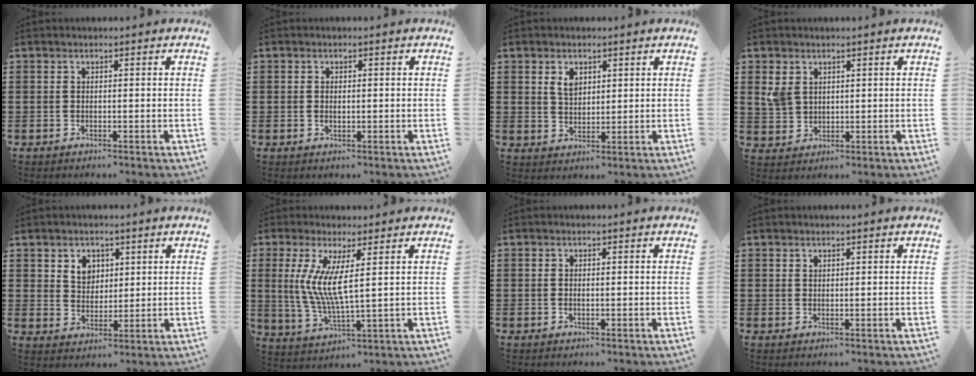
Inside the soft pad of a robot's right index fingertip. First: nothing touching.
{"total": 0.9, "force": [0.0, 0.4, 0.8], "torque": [-0.017, 0.001, -0.001]}
{"total": 3.1, "force": [1.5, 2.0, 1.9], "torque": [-0.044, 0.006, 0.027]}
{"total": 3.4, "force": [1.6, 2.6, 1.5], "torque": [-0.038, 0.010, 0.031]}
{"total": 3.9, "force": [2.0, 3.2, 1.2], "torque": [-0.037, 0.012, 0.036]}
{"total": 7.4, "force": [1.9, 1.2, 7.1], "torque": [-0.150, -0.009, 0.031]}
{"total": 0.7, "force": [-0.1, 0.3, 0.6], "torque": [-0.014, -0.001, -0.001]}
{"total": 0.8, "force": [0.6, 0.6, 0.2], "torque": [-0.005, 0.002, 0.012]}